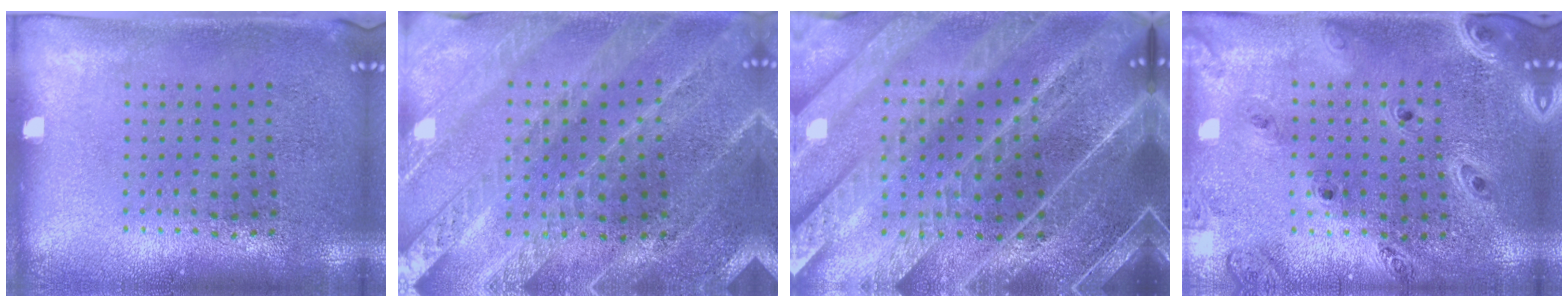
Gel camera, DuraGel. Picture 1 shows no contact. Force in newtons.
{"total": 2.4, "press": 2.4, "slide": 0.4}
{"total": 4.9, "press": 4.4, "slide": 2.3}
{"total": 1.4, "press": 1.3, "slide": 0.2}